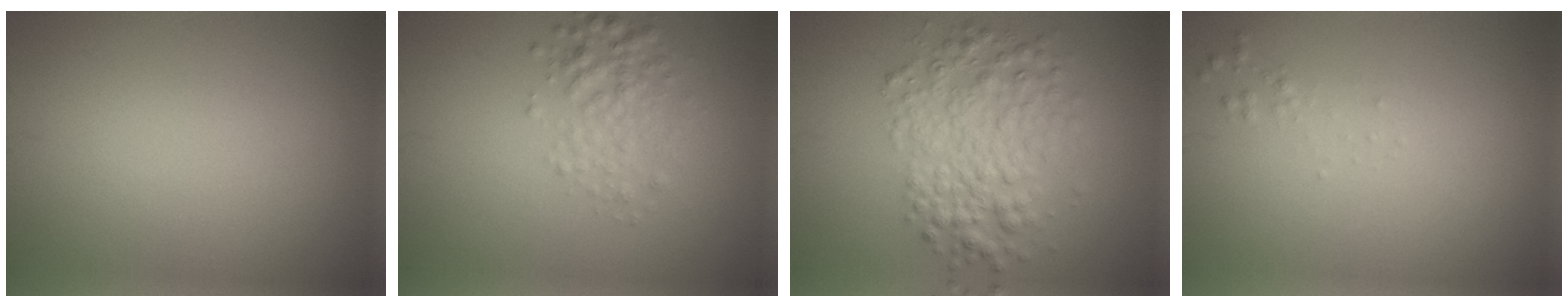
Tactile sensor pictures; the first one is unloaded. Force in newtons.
{"total": 2.8, "press": 2.8, "slide": 0.0}
{"total": 5.1, "press": 5.1, "slide": 0.0}
{"total": 0.6, "press": 0.6, "slide": 0.0}